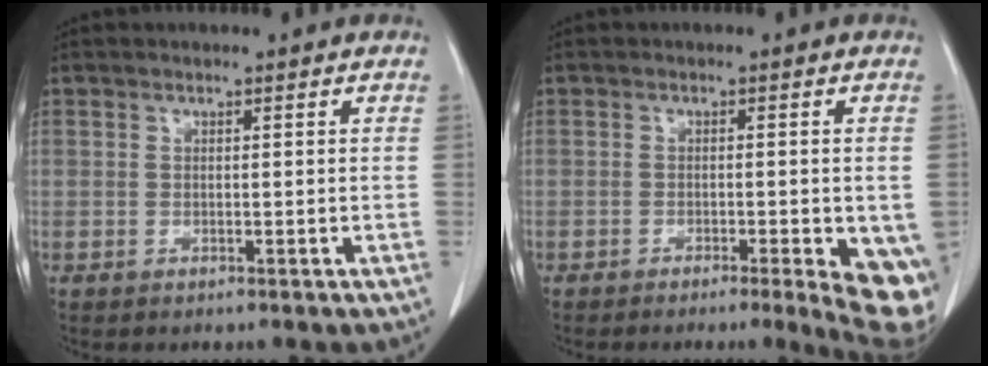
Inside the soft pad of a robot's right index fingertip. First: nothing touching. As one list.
[{"total": 9.9, "force": [-4.2, 2.4, 8.7], "torque": [-0.075, -0.011, -0.053]}]